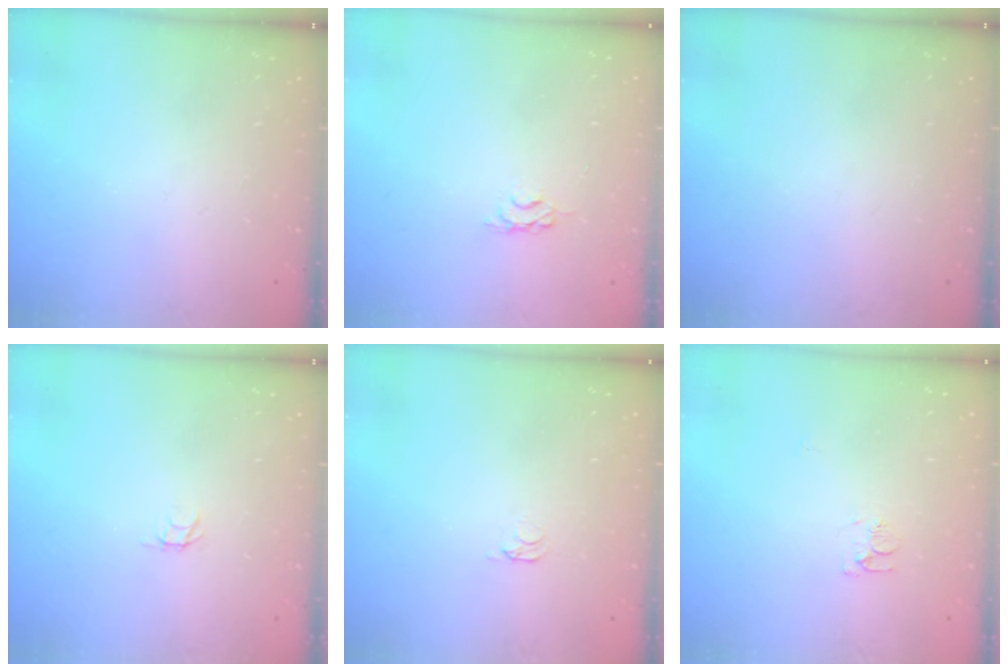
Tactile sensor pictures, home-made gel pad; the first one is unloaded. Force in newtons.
{"total": 3.1, "press": 3.0, "slide": 0.5}
{"total": 0.0}
{"total": 1.8, "press": 1.8, "slide": 0.1}
{"total": 1.6, "press": 1.6, "slide": 0.4}
{"total": 5.5, "press": 5.5, "slide": 0.4}